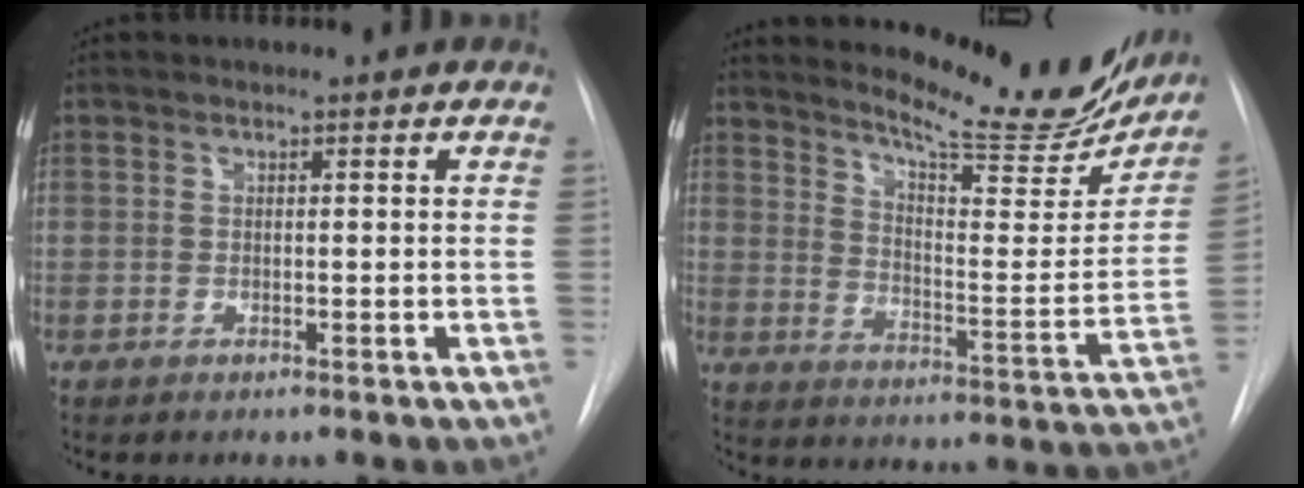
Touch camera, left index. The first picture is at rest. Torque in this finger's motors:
{"motor_torque": [0.94, -1.20, 0.20, 0.07]}